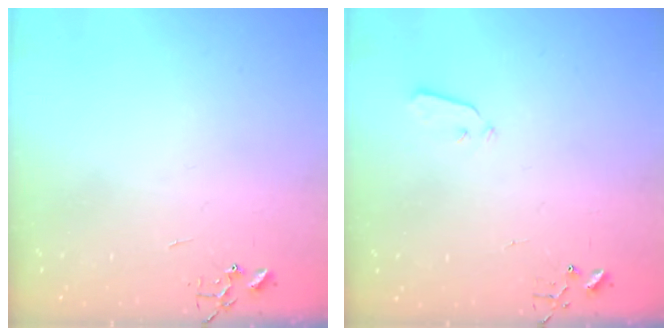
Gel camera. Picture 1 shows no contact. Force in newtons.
{"total": 3.7, "press": 3.7, "slide": 0.1}